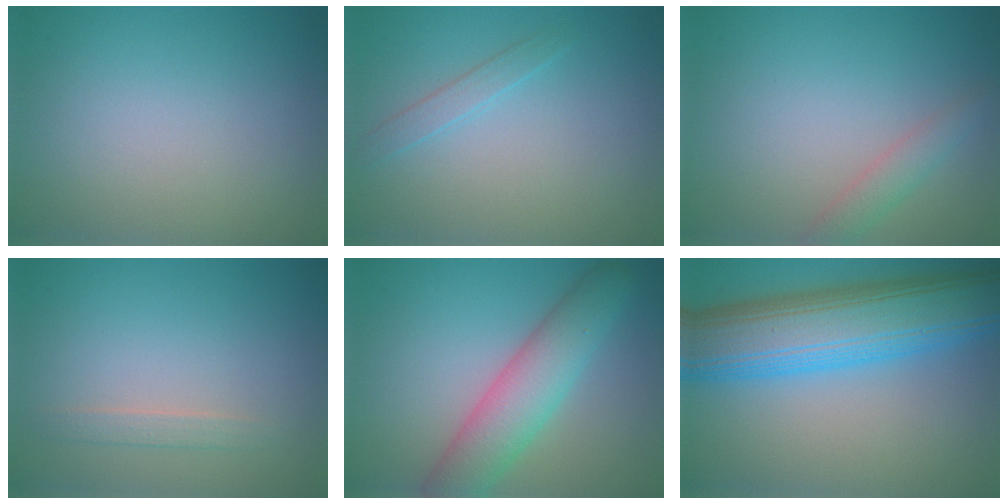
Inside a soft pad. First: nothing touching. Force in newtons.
{"total": 1.3, "press": 1.3, "slide": 0.0}
{"total": 1.8, "press": 1.8, "slide": 0.1}
{"total": 1.2, "press": 1.2, "slide": 0.1}
{"total": 6.0, "press": 6.0, "slide": 0.2}
{"total": 12.0, "press": 12.0, "slide": 0.3}